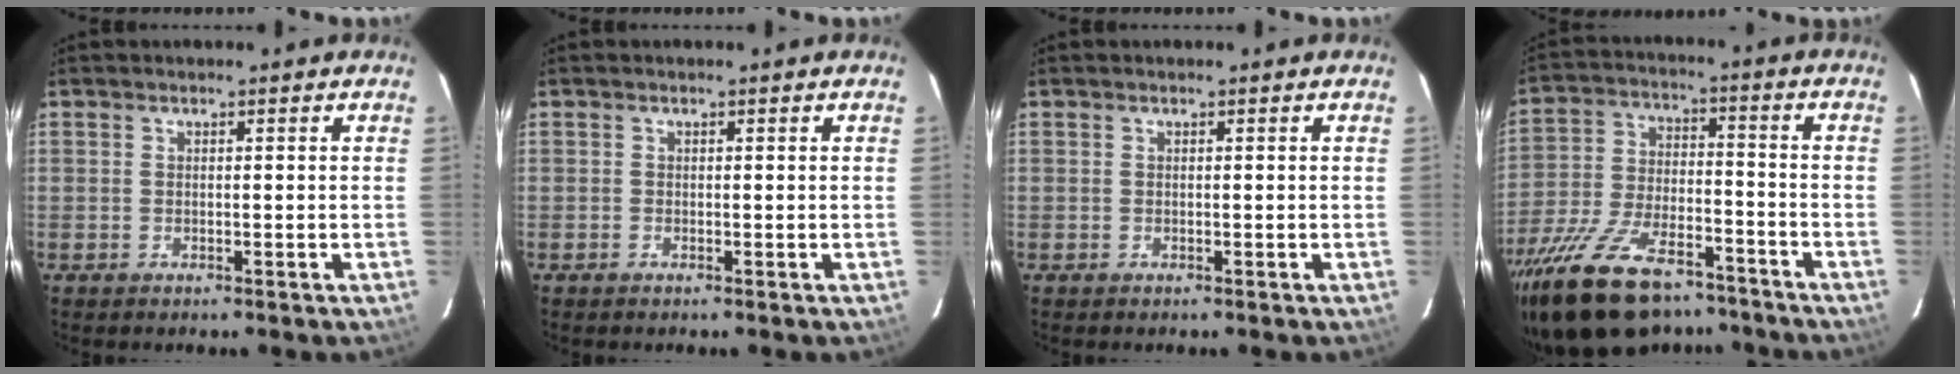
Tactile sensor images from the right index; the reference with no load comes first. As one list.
[{"total": 0.0}, {"total": 0.0}, {"total": 21.8, "force": [-16.3, 9.2, 11.2], "torque": [-0.230, -0.017, -0.262]}]